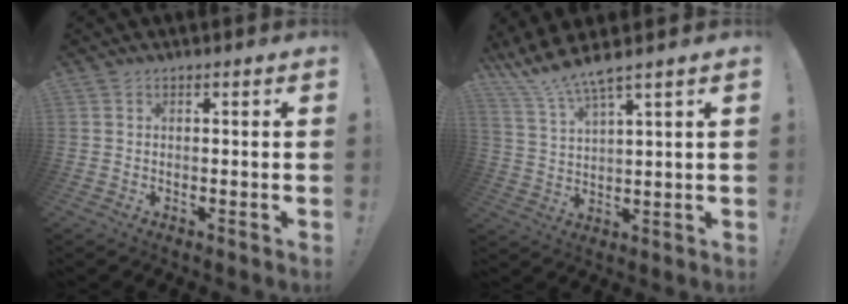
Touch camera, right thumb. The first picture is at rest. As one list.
[{"total": 7.0, "force": [6.1, -0.1, 3.5], "torque": [-0.082, -0.038, 0.112]}]